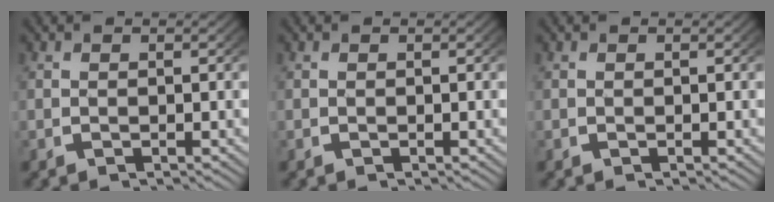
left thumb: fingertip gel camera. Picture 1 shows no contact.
{"total": 0.0}
{"total": 0.0}